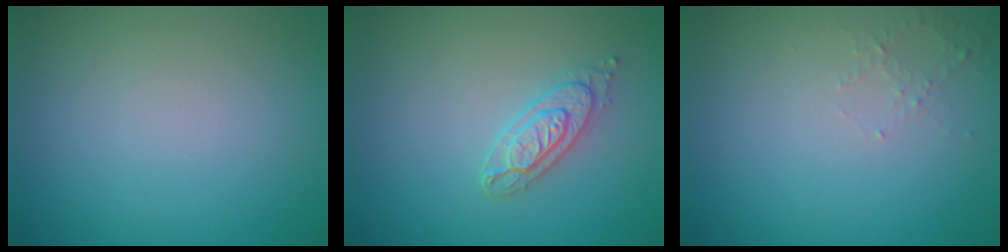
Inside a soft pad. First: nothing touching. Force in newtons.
{"total": 2.5, "press": 2.4, "slide": 0.6}
{"total": 1.1, "press": 1.0, "slide": 0.4}